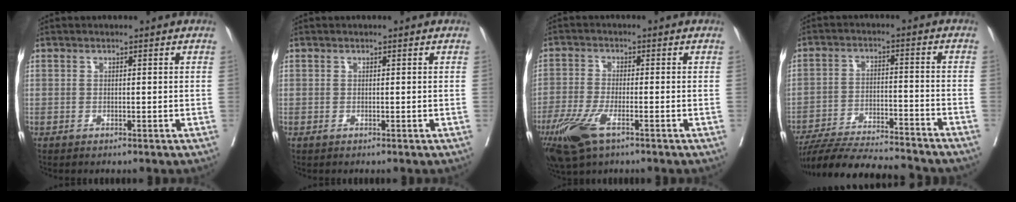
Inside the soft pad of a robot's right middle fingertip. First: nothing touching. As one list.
[{"total": 0.0}, {"total": 8.0, "force": [-4.5, 2.3, 6.3], "torque": [-0.130, -0.018, -0.081]}, {"total": 18.4, "force": [-16.8, 1.6, 7.3], "torque": [-0.129, -0.024, -0.254]}]